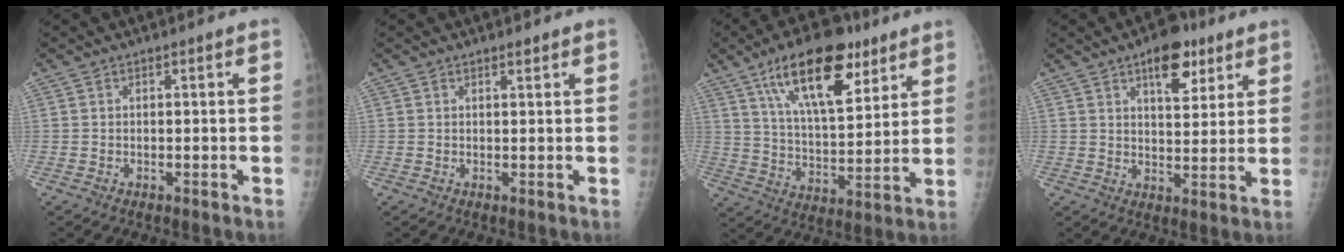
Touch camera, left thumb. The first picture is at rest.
{"total": 1.0, "force": [0.8, 0.4, 0.5], "torque": [-0.005, -0.006, 0.011]}
{"total": 19.2, "force": [10.9, 8.0, 13.7], "torque": [-0.192, -0.042, 0.187]}
{"total": 9.6, "force": [5.6, 4.6, 6.3], "torque": [-0.066, -0.026, 0.080]}